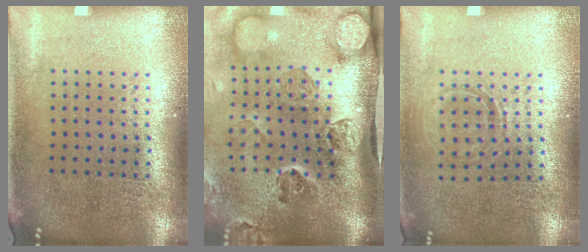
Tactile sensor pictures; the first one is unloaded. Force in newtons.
{"total": 5.1, "press": 3.7, "slide": 3.6}
{"total": 0.9, "press": 0.9, "slide": 0.2}